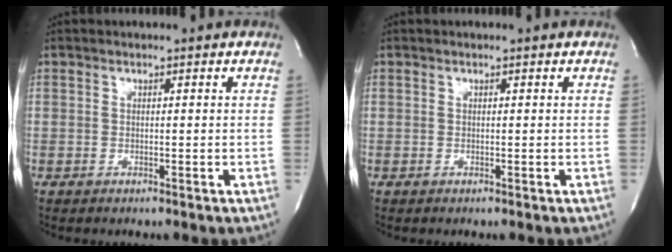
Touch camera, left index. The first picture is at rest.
{"total": 0.0}